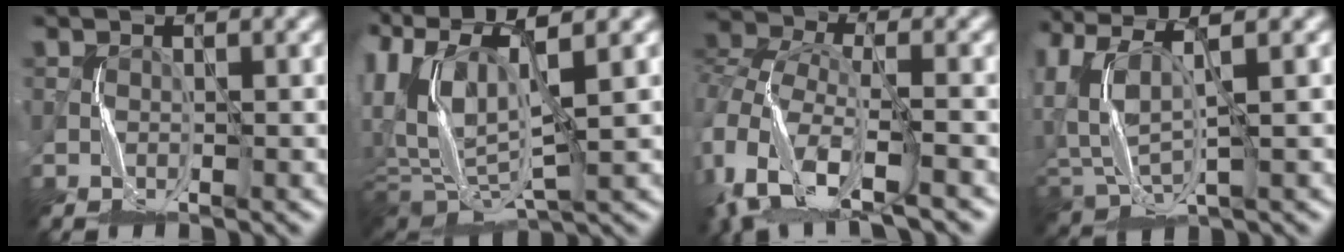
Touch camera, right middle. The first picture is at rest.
{"total": 8.2, "force": [2.1, 3.5, 7.2], "torque": [-0.162, 0.000, 0.041]}
{"total": 11.6, "force": [-6.1, 6.1, 7.7], "torque": [-0.180, -0.014, -0.094]}
{"total": 8.1, "force": [3.0, 4.0, 6.4], "torque": [-0.163, 0.003, 0.071]}